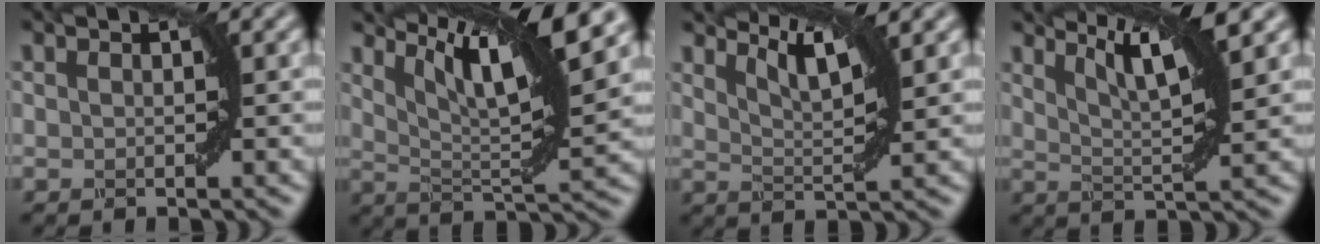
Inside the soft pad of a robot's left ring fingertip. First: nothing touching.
{"total": 10.7, "force": [6.2, 2.2, 8.4], "torque": [-0.129, 0.013, 0.109]}
{"total": 4.4, "force": [3.0, 1.0, 3.1], "torque": [-0.057, 0.007, 0.049]}
{"total": 5.8, "force": [3.5, 1.1, 4.4], "torque": [-0.067, 0.009, 0.065]}